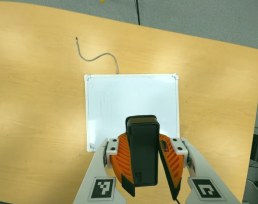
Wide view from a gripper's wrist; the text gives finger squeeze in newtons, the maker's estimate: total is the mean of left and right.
{"total": 9.3, "left": 9.5, "right": 9.0}